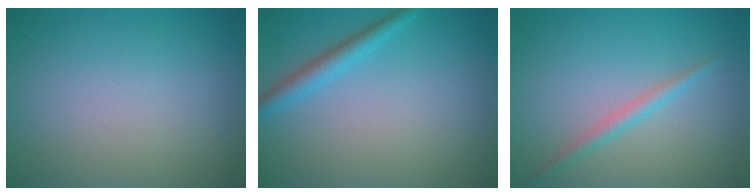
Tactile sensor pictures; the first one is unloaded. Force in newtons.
{"total": 2.2, "press": 2.2, "slide": 0.1}
{"total": 1.5, "press": 1.5, "slide": 0.1}